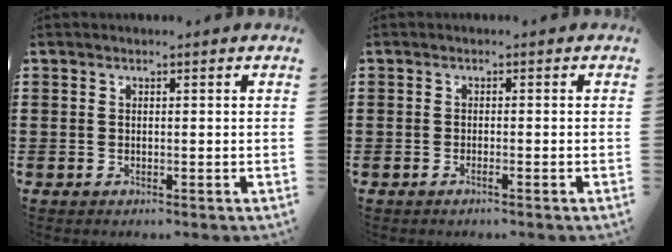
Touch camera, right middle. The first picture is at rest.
{"total": 0.8, "force": [-0.5, -0.1, 0.6], "torque": [-0.012, -0.004, -0.008]}